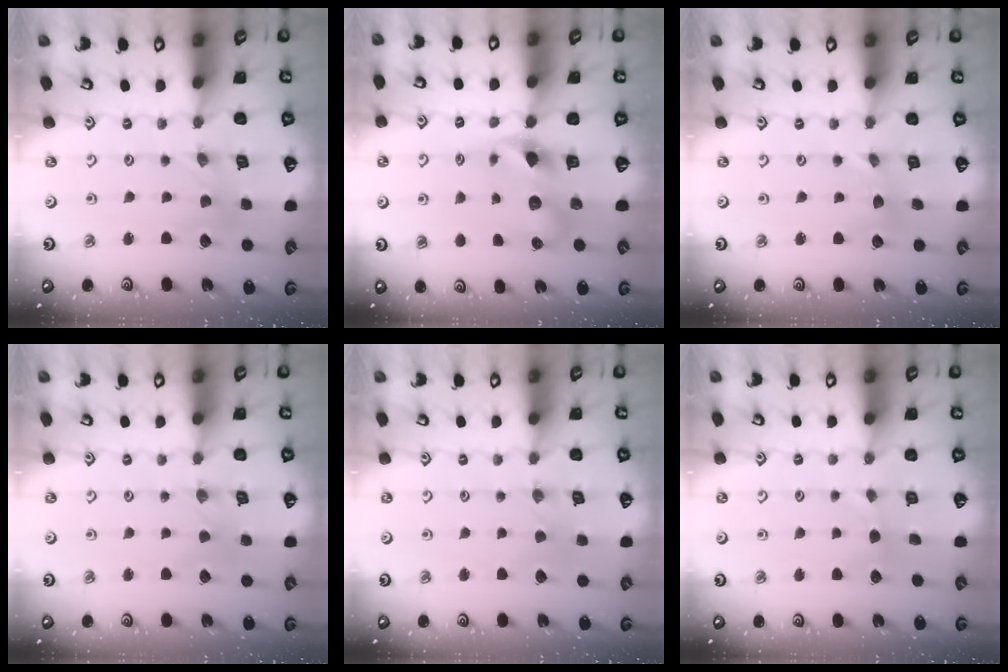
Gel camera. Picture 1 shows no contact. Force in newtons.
{"total": 8.3, "press": 8.2, "slide": 1.1}
{"total": 1.9, "press": 1.9, "slide": 0.4}
{"total": 0.0}
{"total": 1.2, "press": 1.1, "slide": 0.3}
{"total": 2.4, "press": 2.4, "slide": 0.4}